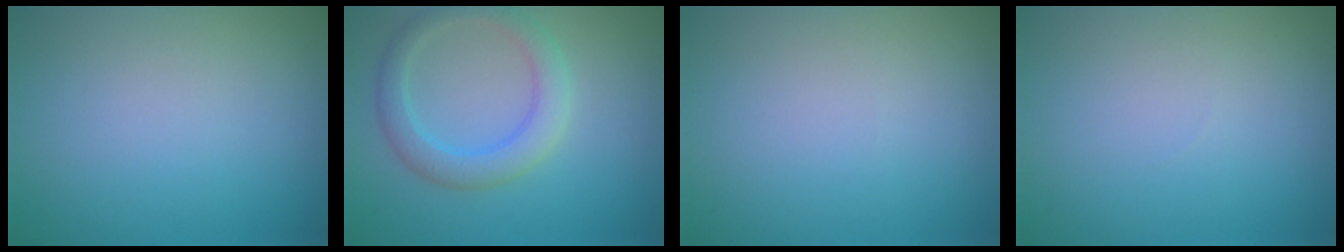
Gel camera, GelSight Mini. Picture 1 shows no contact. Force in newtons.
{"total": 3.4, "press": 3.4, "slide": 0.1}
{"total": 0.0}
{"total": 0.0}